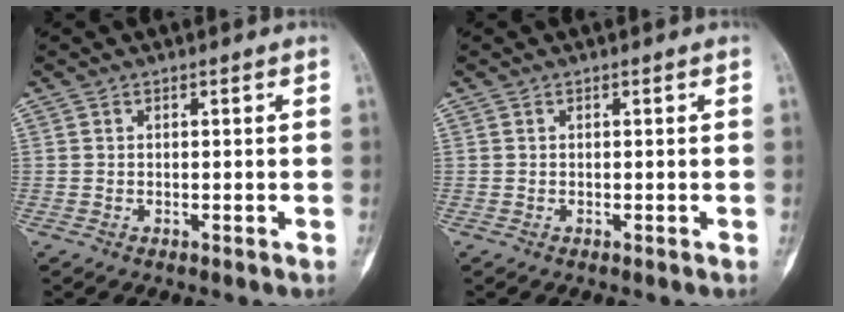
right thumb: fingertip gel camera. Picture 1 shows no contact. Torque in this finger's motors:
{"motor_torque": [0.00, 0.00, 0.03, -0.02, 0.00]}